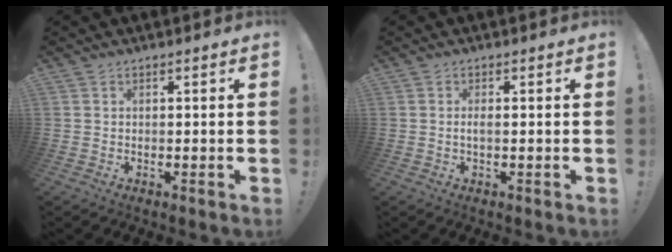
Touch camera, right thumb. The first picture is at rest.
{"total": 1.6, "force": [-0.4, 0.2, 1.5], "torque": [-0.029, 0.001, -0.008]}